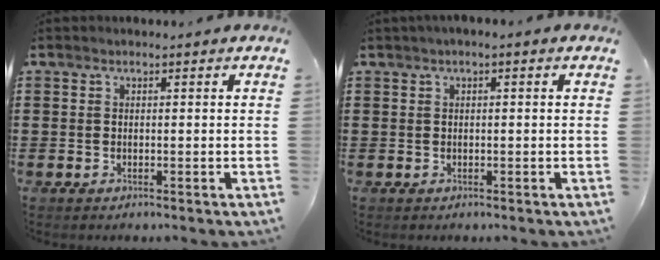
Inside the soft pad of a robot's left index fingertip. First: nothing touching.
{"total": 0.9, "force": [0.0, 0.1, 0.8], "torque": [-0.013, -0.002, 0.000]}